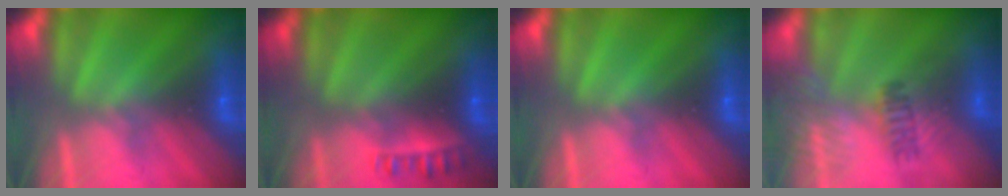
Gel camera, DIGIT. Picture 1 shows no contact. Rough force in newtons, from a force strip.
{"total": 2.3}
{"total": 0.0}
{"total": 5.8}